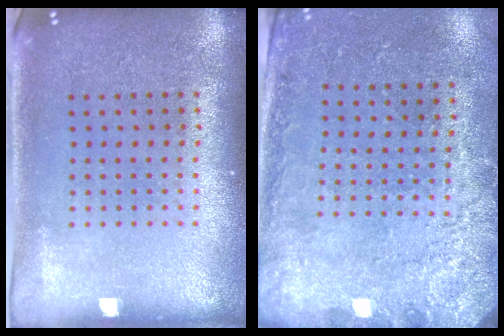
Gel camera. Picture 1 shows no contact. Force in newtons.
{"total": 2.7, "press": 2.2, "slide": 1.5}